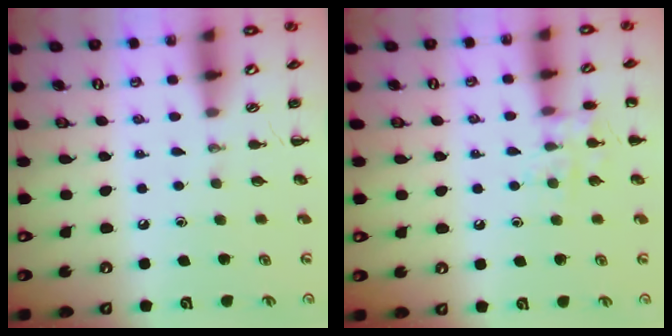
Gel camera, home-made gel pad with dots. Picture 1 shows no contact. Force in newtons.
{"total": 9.2, "press": 9.1, "slide": 1.0}